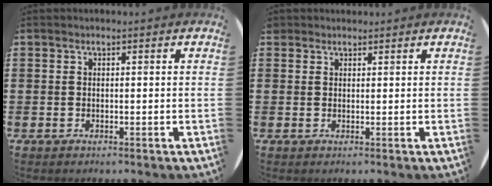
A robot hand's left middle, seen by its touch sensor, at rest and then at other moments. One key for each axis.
{"total": 0.9, "fx": 0.9, "fy": 0.3, "fz": -0.2, "tx": 0.002, "ty": 0.002, "tz": 0.017}